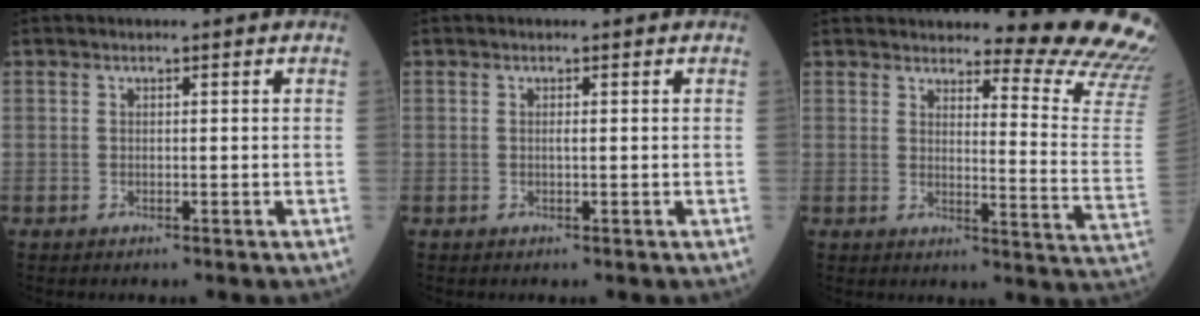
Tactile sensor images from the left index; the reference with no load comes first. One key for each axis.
{"total": 0.5, "fx": 0.2, "fy": 0.0, "fz": 0.5, "tx": -0.011, "ty": 0.001, "tz": 0.003}
{"total": 15.9, "fx": 15.4, "fy": -0.6, "fz": 4.1, "tx": -0.048, "ty": -0.128, "tz": 0.160}